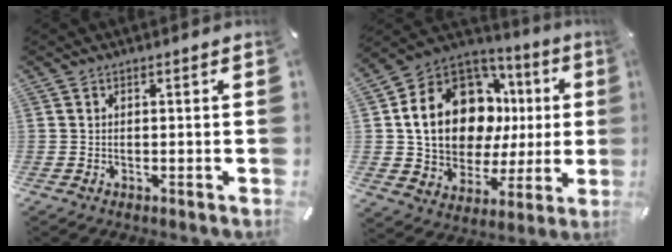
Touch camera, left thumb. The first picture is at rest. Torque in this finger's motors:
{"motor_torque": [2.48, 2.48, 1.63, -1.14, 0.30]}